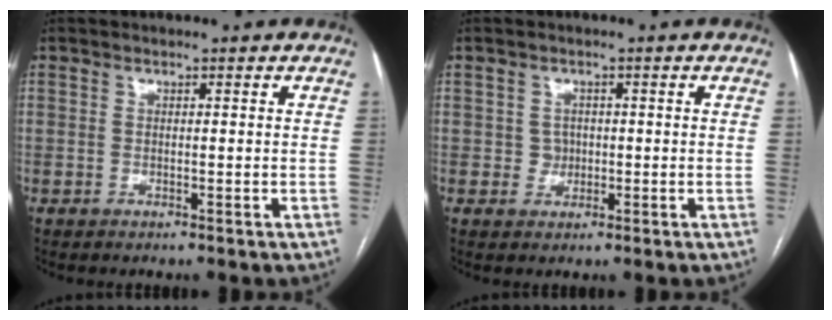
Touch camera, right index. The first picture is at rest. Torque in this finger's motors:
{"motor_torque": [-0.42, 0.35, 0.04, 0.00]}